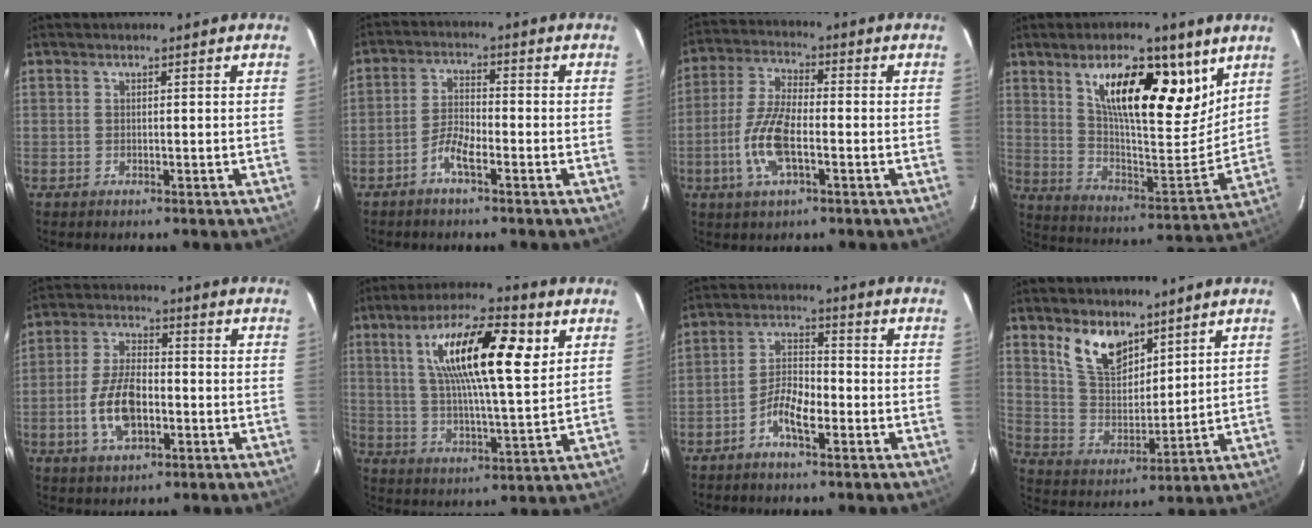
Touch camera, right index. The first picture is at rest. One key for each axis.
{"total": 4.1, "fx": -2.8, "fy": 0.9, "fz": 2.9, "tx": -0.070, "ty": 0.009, "tz": -0.056}
{"total": 9.9, "fx": -3.2, "fy": 3.5, "fz": 8.7, "tx": -0.186, "ty": 0.003, "tz": -0.066}
{"total": 19.8, "fx": 11.0, "fy": 7.0, "fz": 14.9, "tx": -0.229, "ty": 0.005, "tz": 0.189}
{"total": 9.8, "fx": -2.8, "fy": 4.8, "fz": 8.0, "tx": -0.165, "ty": 0.005, "tz": -0.049}
{"total": 18.0, "fx": 6.6, "fy": 4.3, "fz": 16.1, "tx": -0.280, "ty": 0.020, "tz": 0.108}
{"total": 6.1, "fx": -3.4, "fy": 2.1, "fz": 4.6, "tx": -0.101, "ty": 0.013, "tz": -0.065}
{"total": 10.6, "fx": 7.1, "fy": 5.4, "fz": 5.7, "tx": -0.109, "ty": 0.010, "tz": 0.143}